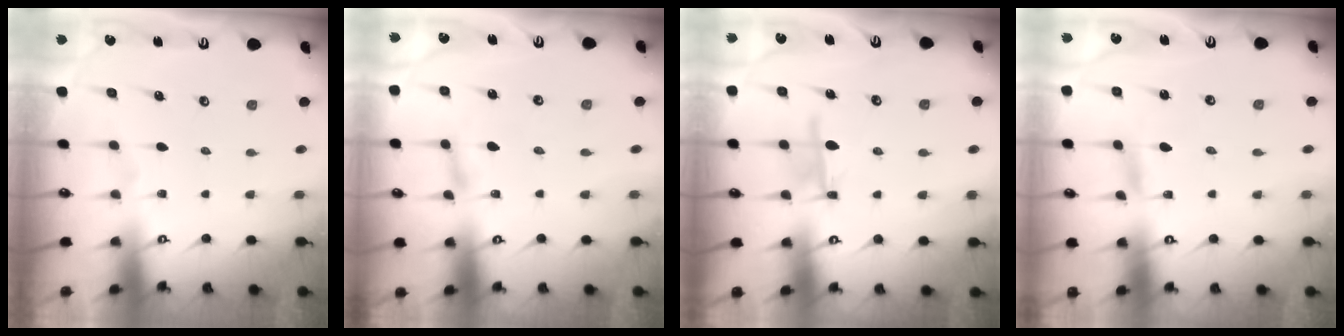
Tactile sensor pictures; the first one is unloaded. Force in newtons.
{"total": 2.0, "press": 2.0, "slide": 0.2}
{"total": 6.1, "press": 6.1, "slide": 0.4}
{"total": 1.4, "press": 1.4, "slide": 0.1}